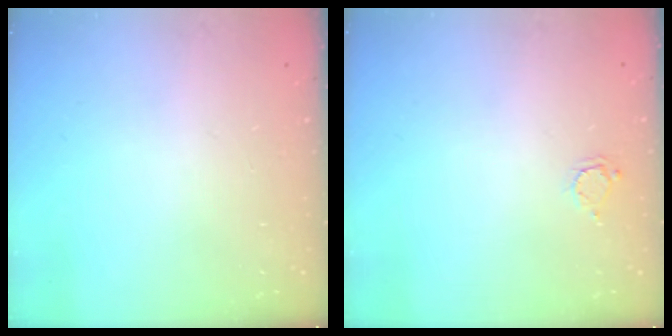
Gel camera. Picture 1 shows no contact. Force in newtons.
{"total": 2.9, "press": 2.9, "slide": 0.4}